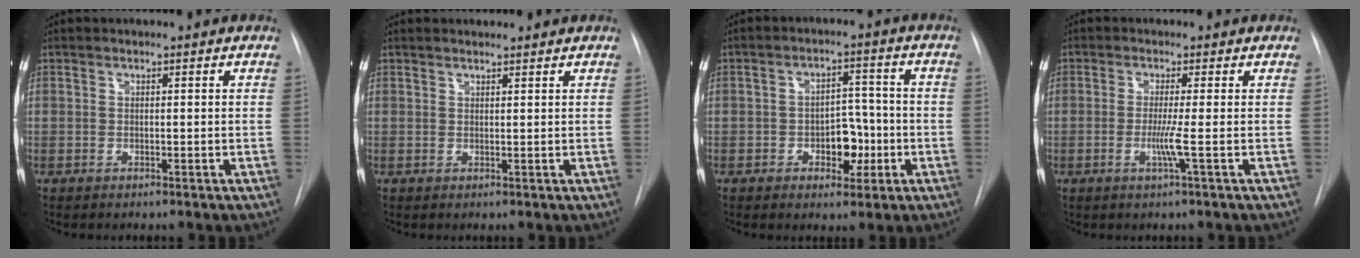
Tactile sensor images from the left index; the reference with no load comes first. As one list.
[{"total": 2.2, "force": [2.1, 0.3, 0.3], "torque": [-0.009, 0.016, 0.033]}, {"total": 5.8, "force": [-1.9, 3.5, 4.2], "torque": [-0.053, 0.014, -0.025]}, {"total": 2.7, "force": [-0.6, -0.9, 2.5], "torque": [-0.051, -0.005, -0.015]}]